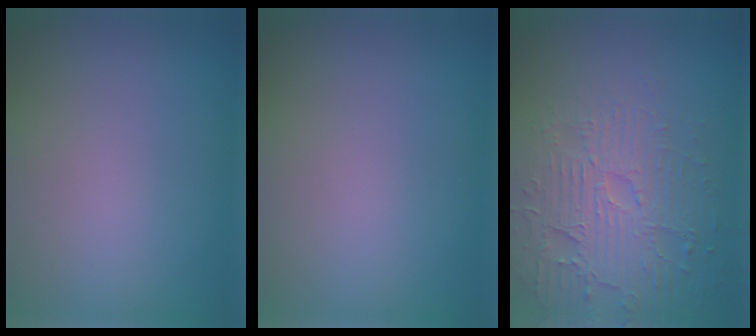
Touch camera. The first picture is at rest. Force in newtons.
{"total": 0.0}
{"total": 4.6, "press": 4.1, "slide": 1.9}